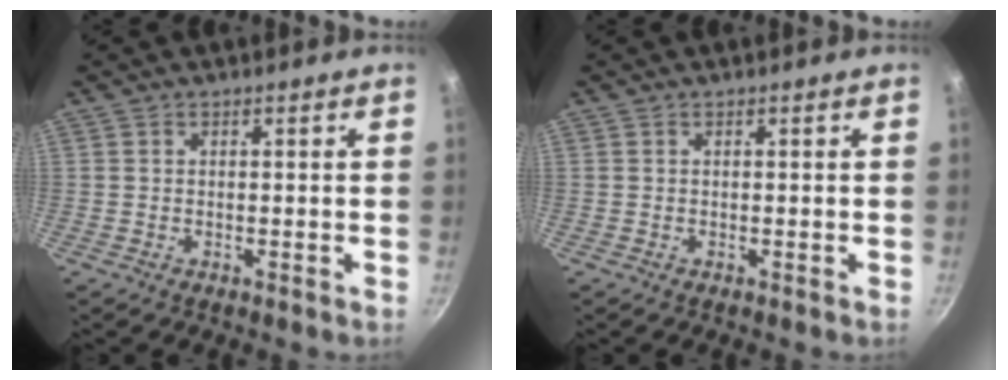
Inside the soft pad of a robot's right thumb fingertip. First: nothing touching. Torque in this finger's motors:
{"motor_torque": [-0.13, -0.17, -0.29, -0.08, -0.02]}